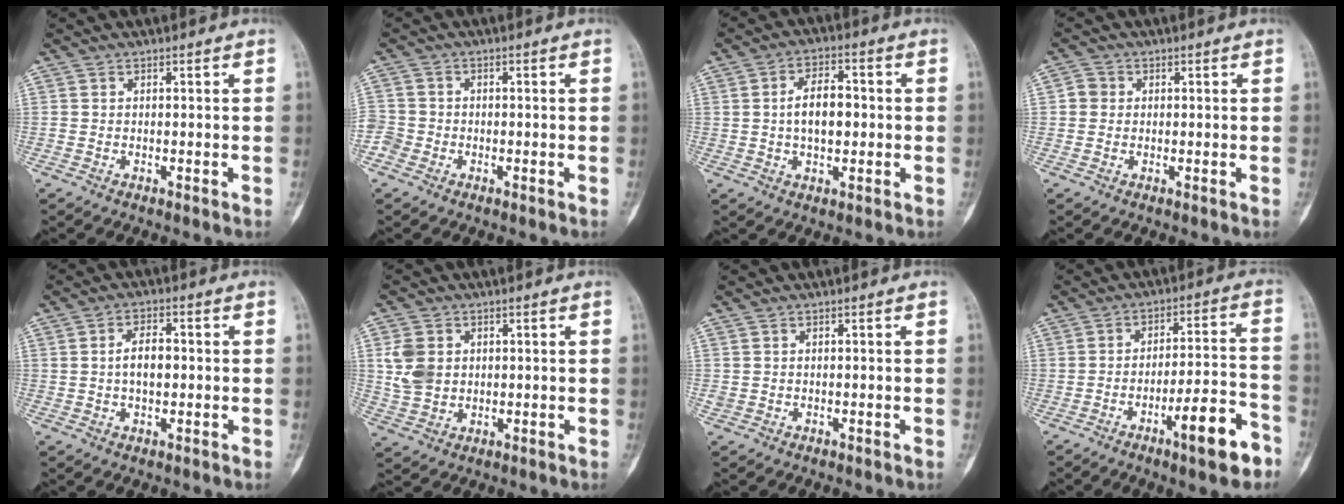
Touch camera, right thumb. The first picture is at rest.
{"total": 3.9, "force": [-1.7, 3.4, 0.9], "torque": [-0.009, 0.012, -0.038]}
{"total": 7.8, "force": [0.1, 4.5, 6.4], "torque": [-0.094, 0.014, -0.001]}
{"total": 2.5, "force": [0.1, 2.4, 0.8], "torque": [0.005, 0.005, -0.004]}
{"total": 5.1, "force": [0.1, 2.9, 4.2], "torque": [-0.070, 0.010, -0.001]}
{"total": 7.1, "force": [1.2, 5.8, 4.0], "torque": [-0.064, -0.003, 0.030]}
{"total": 0.8, "force": [0.0, 0.8, 0.2], "torque": [-0.002, 0.002, 0.001]}
{"total": 11.8, "force": [-6.5, 2.6, 9.5], "torque": [-0.133, 0.046, -0.097]}